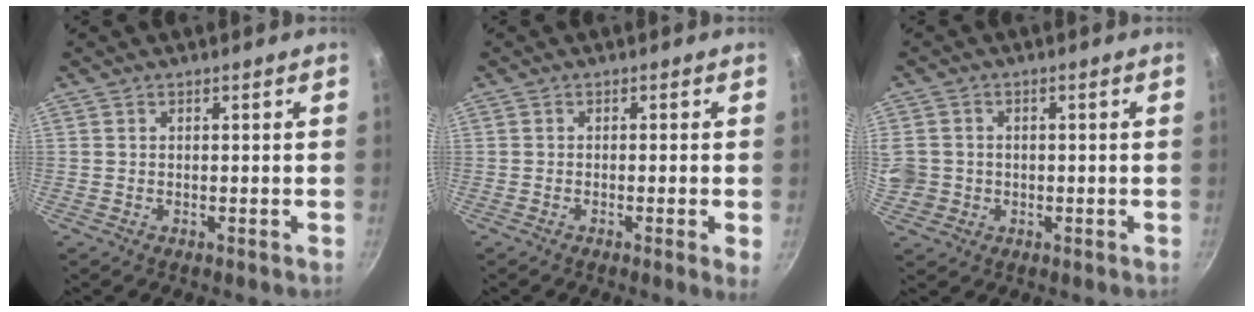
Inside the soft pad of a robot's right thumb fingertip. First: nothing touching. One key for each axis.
{"total": 2.6, "fx": -0.6, "fy": 0.0, "fz": 2.5, "tx": -0.041, "ty": -0.007, "tz": -0.012}
{"total": 7.7, "fx": -0.3, "fy": 7.1, "fz": 2.9, "tx": -0.067, "ty": 0.008, "tz": 0.000}